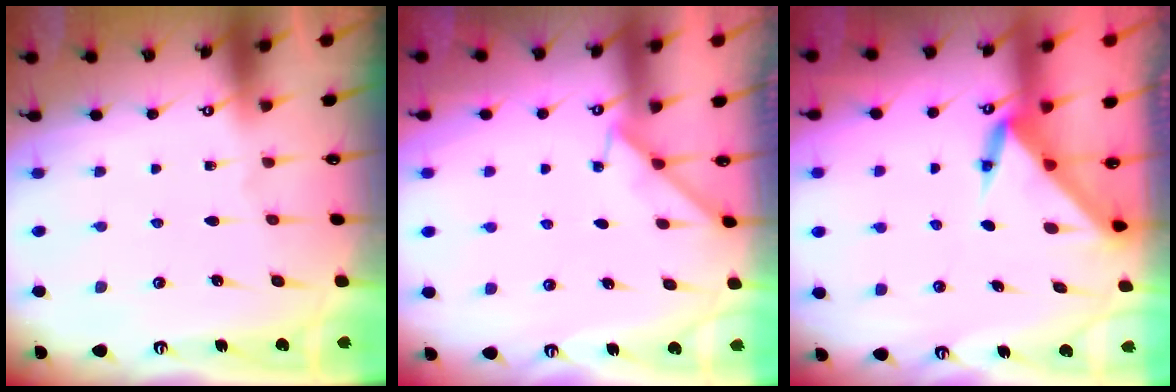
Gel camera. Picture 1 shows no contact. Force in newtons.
{"total": 2.9, "press": 2.8, "slide": 0.4}
{"total": 3.5, "press": 3.5, "slide": 0.1}